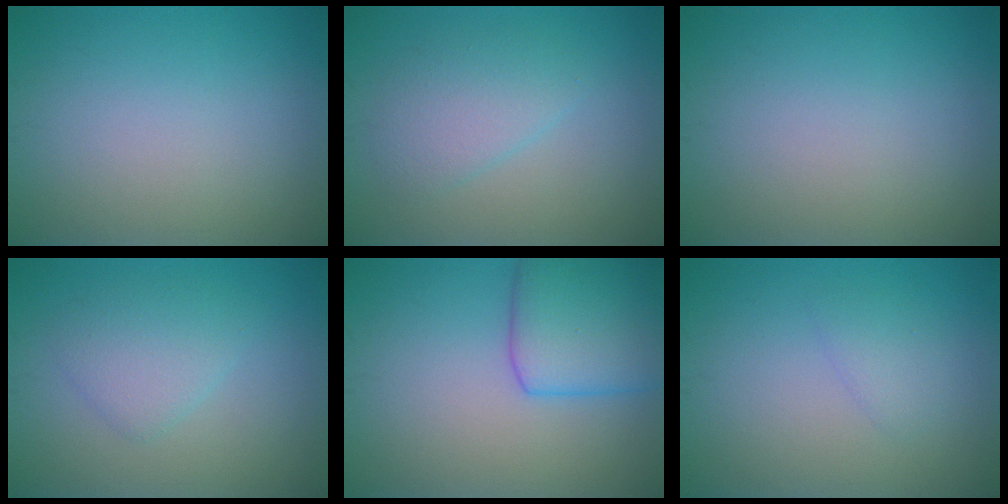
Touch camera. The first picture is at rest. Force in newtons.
{"total": 2.9, "press": 2.9, "slide": 0.2}
{"total": 0.0}
{"total": 2.7, "press": 2.7, "slide": 0.0}
{"total": 5.8, "press": 5.8, "slide": 0.3}
{"total": 1.3, "press": 1.3, "slide": 0.1}